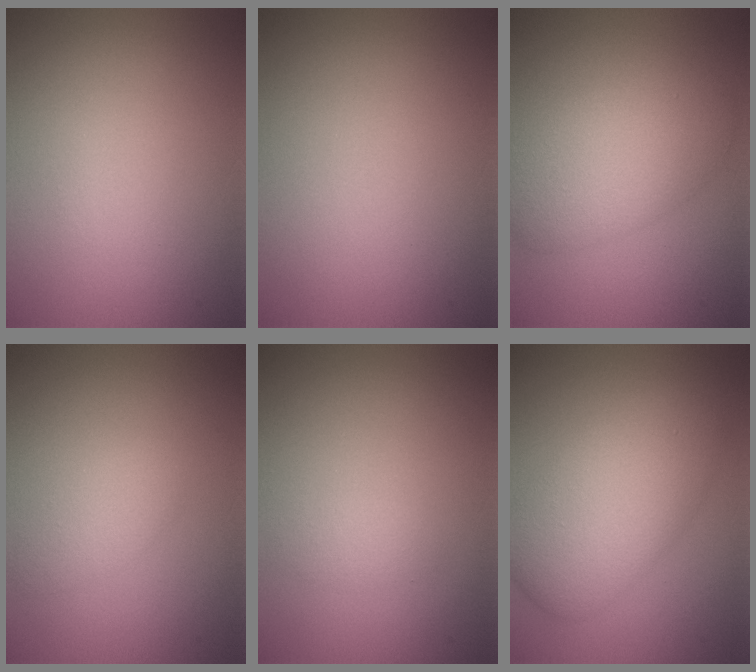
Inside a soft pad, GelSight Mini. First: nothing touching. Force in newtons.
{"total": 0.0}
{"total": 5.8, "press": 5.8, "slide": 0.4}
{"total": 1.8, "press": 1.8, "slide": 0.1}
{"total": 0.9, "press": 0.9, "slide": 0.0}
{"total": 7.1, "press": 7.1, "slide": 0.2}